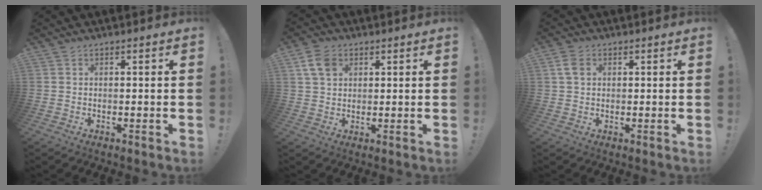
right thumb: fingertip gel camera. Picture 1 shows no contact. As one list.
[{"total": 6.8, "force": [2.9, 4.9, 3.8], "torque": [-0.068, 0.004, 0.059]}, {"total": 4.4, "force": [1.3, 3.1, 2.8], "torque": [-0.039, 0.003, 0.025]}]